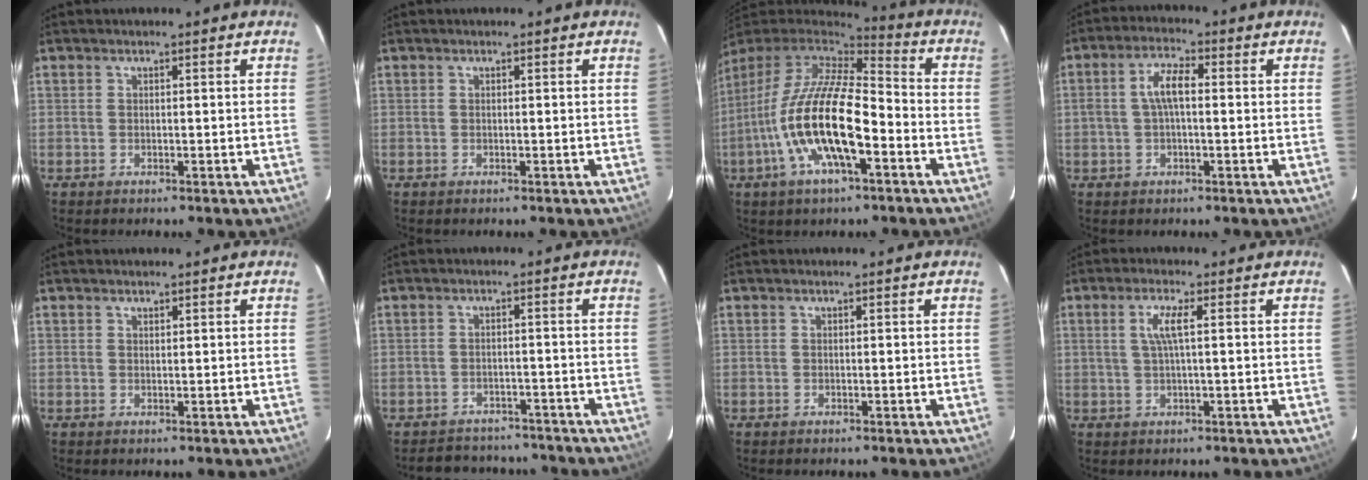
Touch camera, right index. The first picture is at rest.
{"total": 0.0}
{"total": 19.2, "force": [-6.3, 6.4, 17.0], "torque": [-0.327, -0.023, -0.121]}
{"total": 5.3, "force": [0.1, 2.1, 4.9], "torque": [-0.096, 0.014, 0.002]}
{"total": 0.7, "force": [0.6, 0.2, 0.1], "torque": [-0.003, 0.001, 0.011]}
{"total": 11.8, "force": [-10.3, 4.8, 3.2], "torque": [-0.073, 0.017, -0.126]}
{"total": 0.0}
{"total": 3.7, "force": [0.7, 0.1, 3.7], "torque": [-0.073, 0.001, 0.014]}